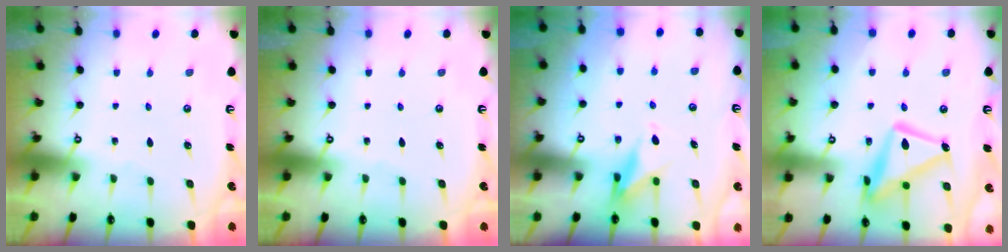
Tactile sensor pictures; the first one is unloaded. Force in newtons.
{"total": 0.0}
{"total": 9.3, "press": 9.2, "slide": 0.7}
{"total": 15.1, "press": 15.0, "slide": 1.3}